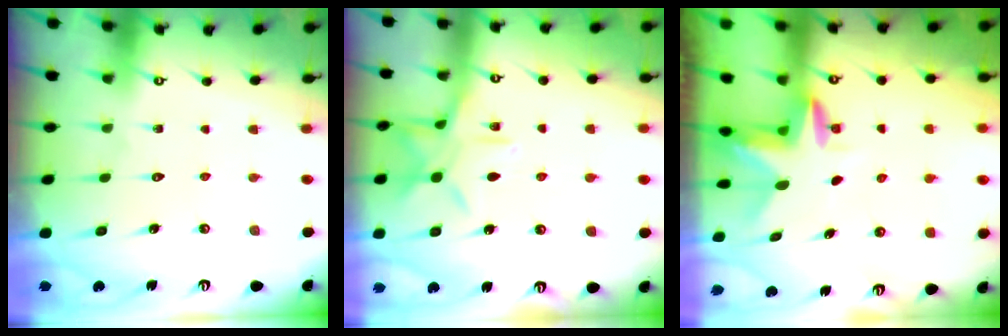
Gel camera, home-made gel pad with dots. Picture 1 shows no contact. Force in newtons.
{"total": 10.1, "press": 10.0, "slide": 0.6}
{"total": 3.1, "press": 3.1, "slide": 0.2}